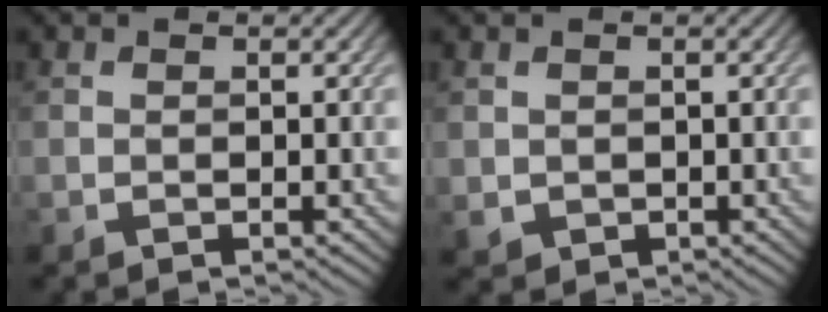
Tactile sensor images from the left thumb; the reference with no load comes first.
{"total": 1.3, "force": [0.3, 1.3, 0.3], "torque": [-0.014, -0.010, 0.008]}